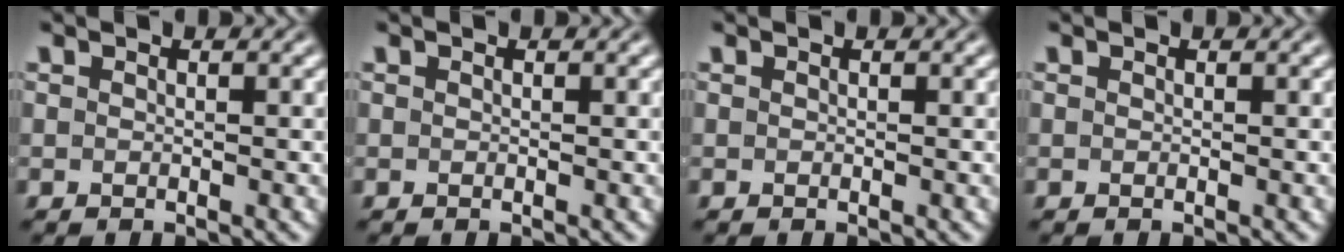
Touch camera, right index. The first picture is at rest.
{"total": 0.0}
{"total": 0.0}
{"total": 0.0}